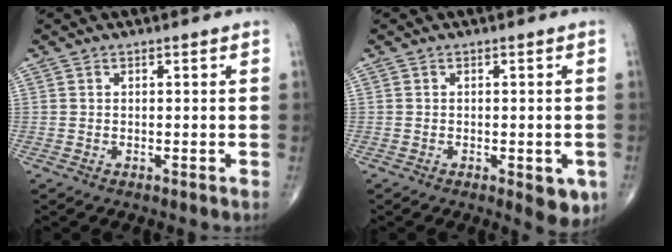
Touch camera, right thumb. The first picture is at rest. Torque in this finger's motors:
{"motor_torque": [0.74, 0.70, 0.38, -0.49, 0.12]}